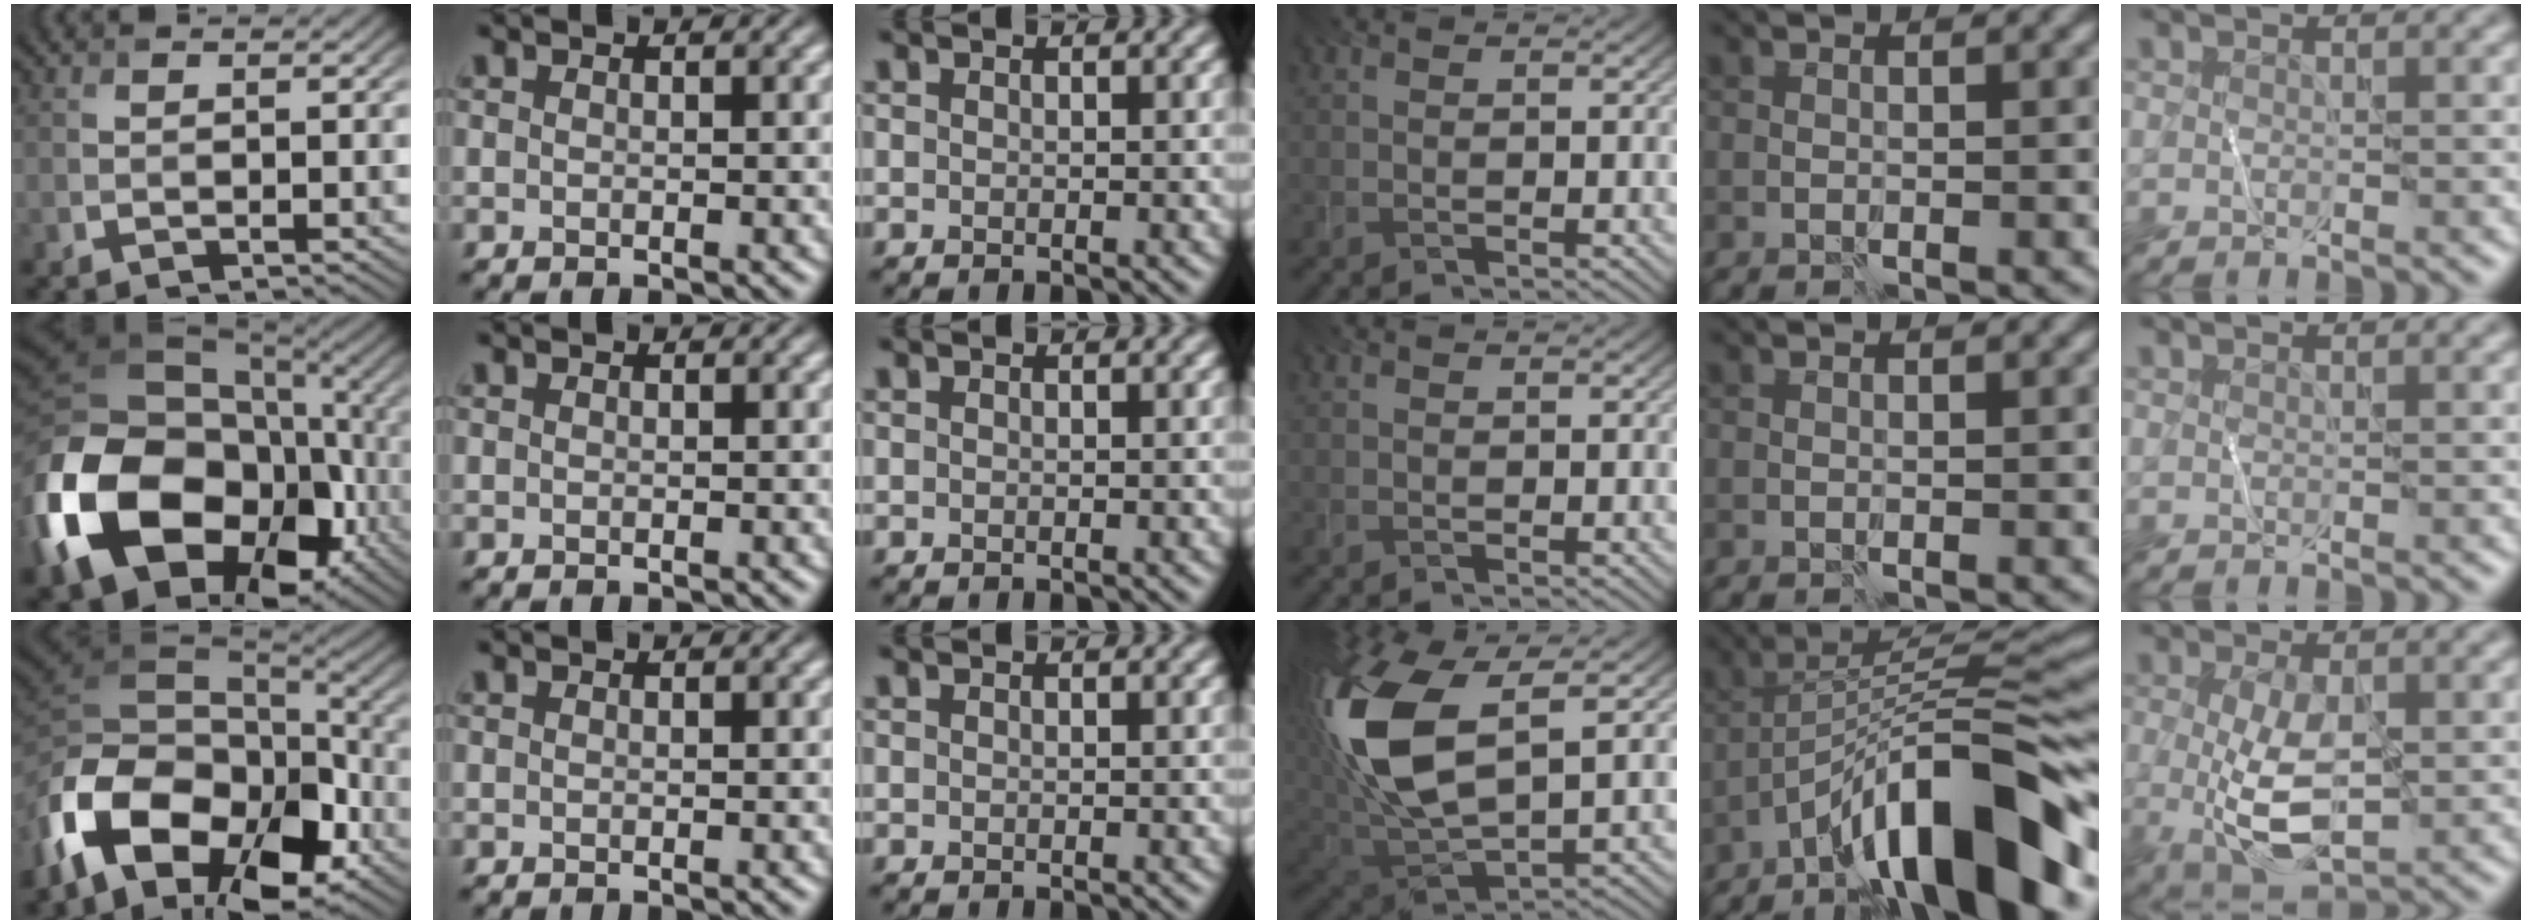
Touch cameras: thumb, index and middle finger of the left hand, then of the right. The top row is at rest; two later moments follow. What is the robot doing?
{"motion": "wipe", "object": "whiteboard"}